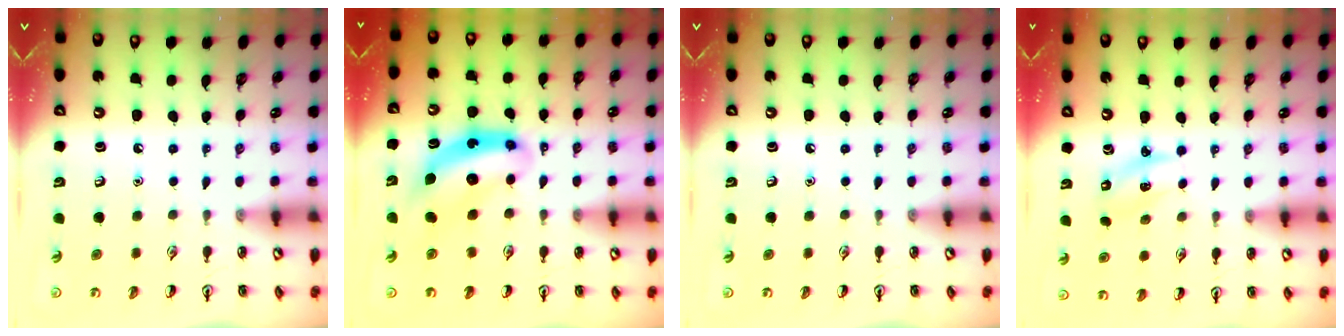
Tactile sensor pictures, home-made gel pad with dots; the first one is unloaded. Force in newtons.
{"total": 8.4, "press": 8.1, "slide": 2.2}
{"total": 0.0}
{"total": 2.2, "press": 2.1, "slide": 0.5}